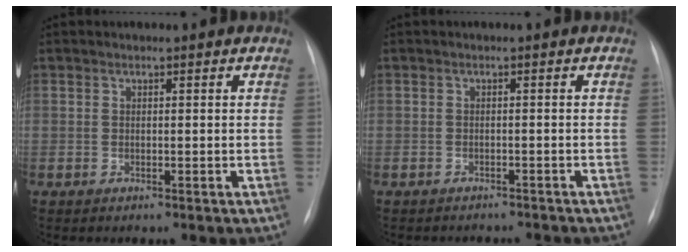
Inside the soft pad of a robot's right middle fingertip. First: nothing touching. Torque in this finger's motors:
{"motor_torque": [0.58, -0.69, -0.05, 0.00]}